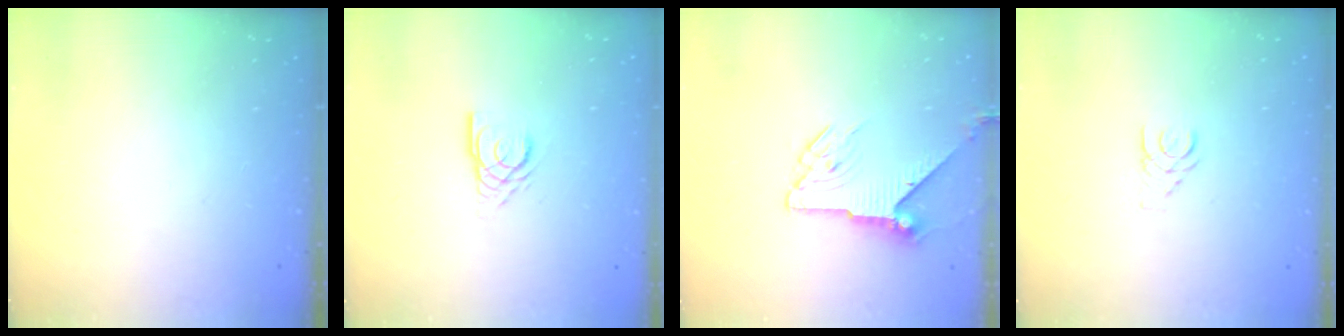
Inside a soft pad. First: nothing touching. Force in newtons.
{"total": 3.6, "press": 3.6, "slide": 0.2}
{"total": 7.5, "press": 7.5, "slide": 0.3}
{"total": 1.4, "press": 1.4, "slide": 0.2}